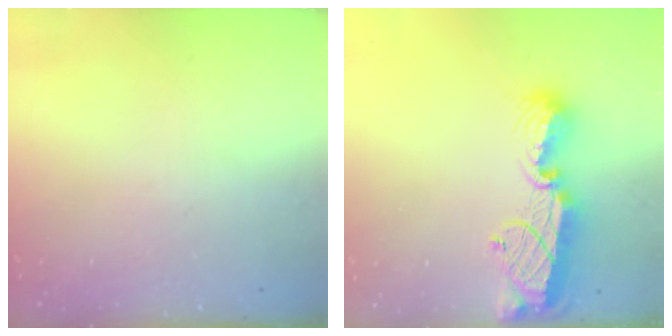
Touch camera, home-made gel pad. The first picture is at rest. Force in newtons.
{"total": 12.4, "press": 12.4, "slide": 1.0}